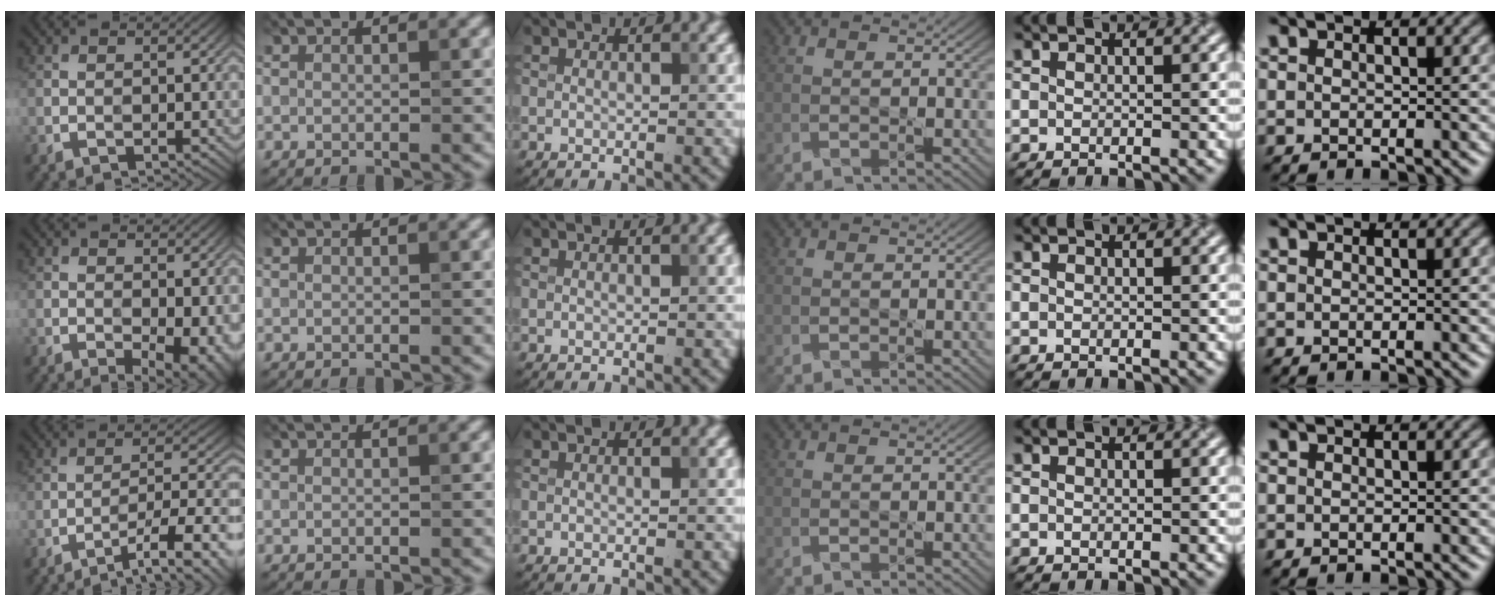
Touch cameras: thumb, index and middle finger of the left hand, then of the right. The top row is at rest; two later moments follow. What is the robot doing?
{"motion": "pour", "object": "oil cruet"}